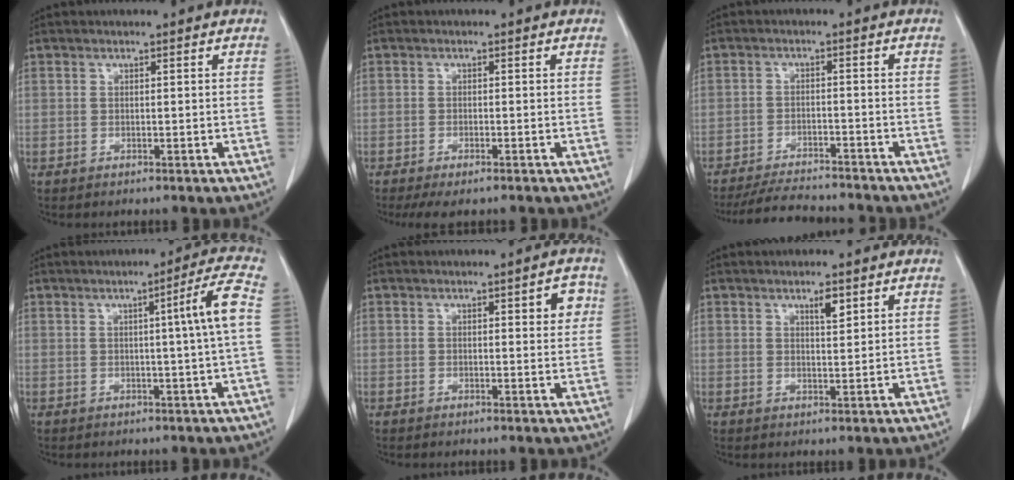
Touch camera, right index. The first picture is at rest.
{"total": 3.3, "force": [-2.5, 0.9, 2.1], "torque": [-0.039, -0.009, -0.037]}
{"total": 9.4, "force": [-8.9, 1.6, 2.8], "torque": [-0.045, -0.008, -0.134]}
{"total": 6.3, "force": [0.4, -1.6, 6.1], "torque": [-0.090, 0.002, 0.008]}
{"total": 3.2, "force": [1.1, 0.9, 2.8], "torque": [-0.032, 0.002, 0.010]}
{"total": 2.5, "force": [1.6, 0.5, 1.9], "torque": [-0.036, -0.005, 0.026]}